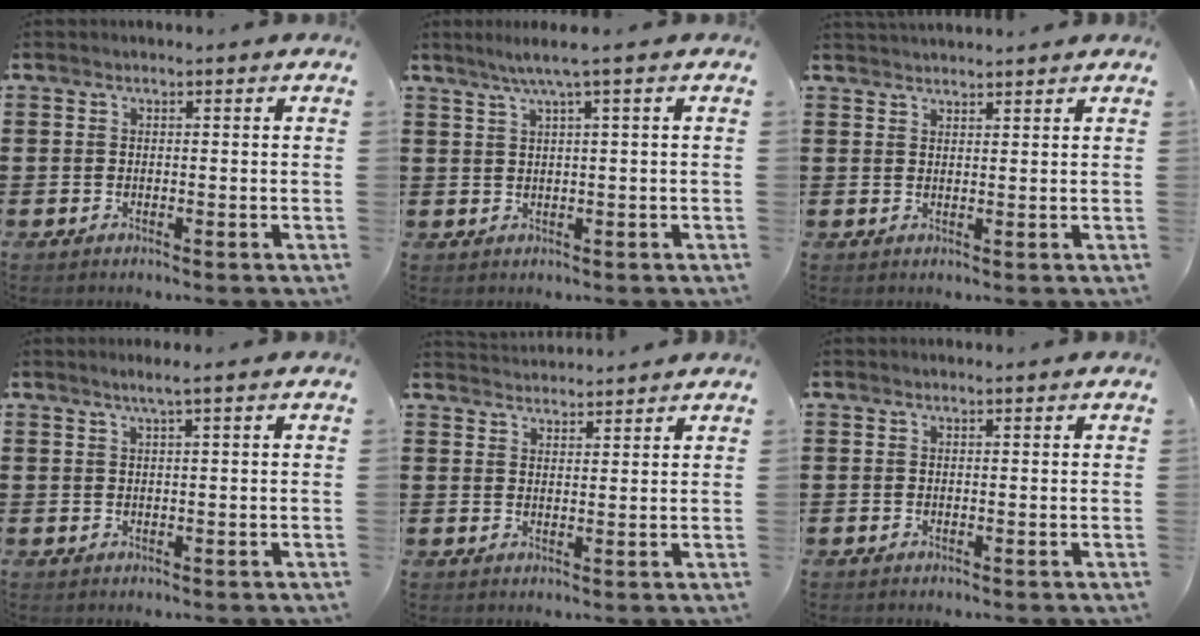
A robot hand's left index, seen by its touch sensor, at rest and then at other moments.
{"total": 3.0, "force": [1.4, -0.3, 2.6], "torque": [-0.052, -0.004, 0.022]}
{"total": 1.7, "force": [1.7, 0.0, 0.0], "torque": [-0.005, 0.000, 0.035]}
{"total": 1.6, "force": [0.8, -0.2, 1.4], "torque": [-0.026, -0.002, 0.013]}
{"total": 2.7, "force": [2.6, -0.1, -0.3], "torque": [-0.001, -0.008, 0.051]}
{"total": 0.0}